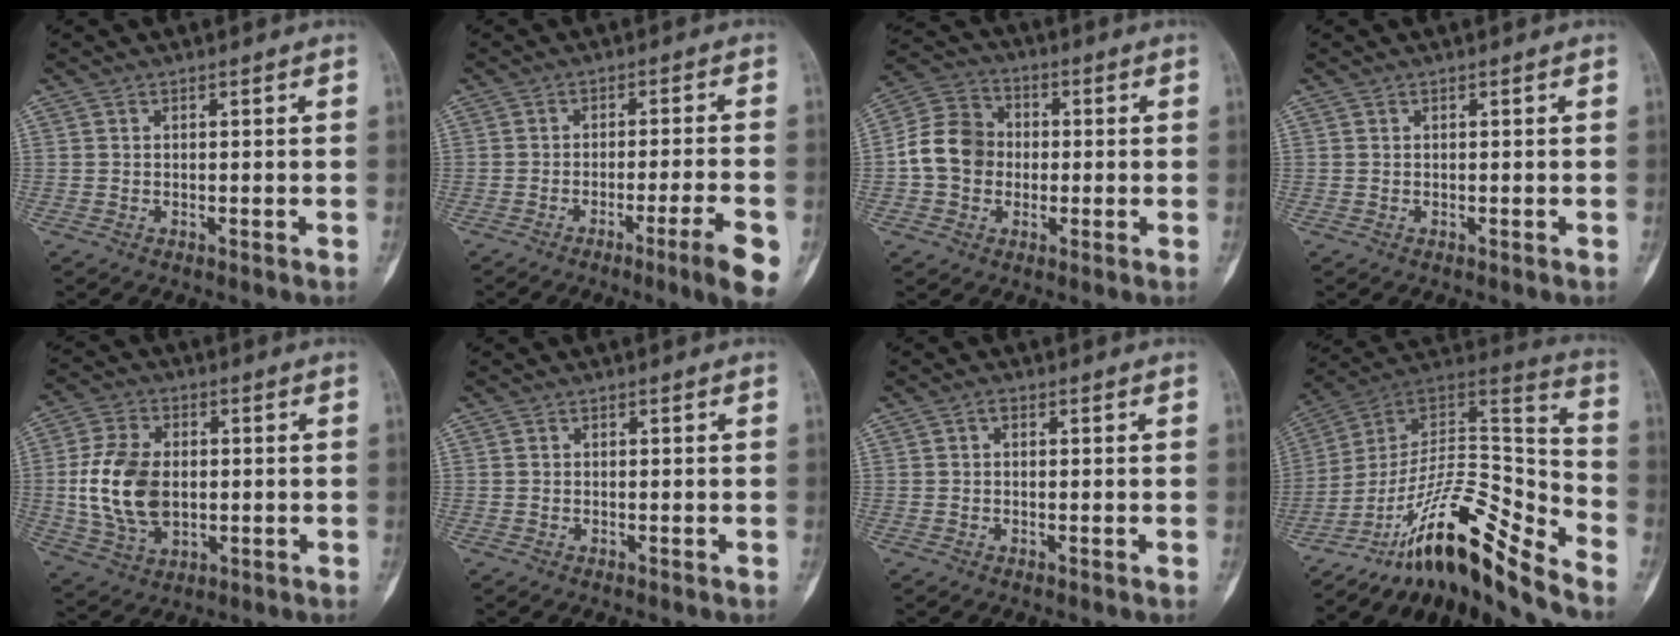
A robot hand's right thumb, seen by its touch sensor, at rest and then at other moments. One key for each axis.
{"total": 8.7, "fx": -4.2, "fy": 0.0, "fz": 7.6, "tx": -0.108, "ty": 0.005, "tz": -0.061}
{"total": 10.3, "fx": -0.7, "fy": 8.8, "fz": 5.3, "tx": -0.080, "ty": 0.028, "tz": -0.025}
{"total": 0.0}
{"total": 14.0, "fx": -0.2, "fy": 9.3, "fz": 10.4, "tx": -0.193, "ty": 0.001, "tz": 0.006}
{"total": 0.0}
{"total": 1.0, "fx": 0.2, "fy": 0.7, "fz": 0.6, "tx": -0.003, "ty": 0.006, "tz": 0.000}
{"total": 21.1, "fx": -15.8, "fy": 4.3, "fz": 13.3, "tx": -0.202, "ty": 0.124, "tz": -0.270}